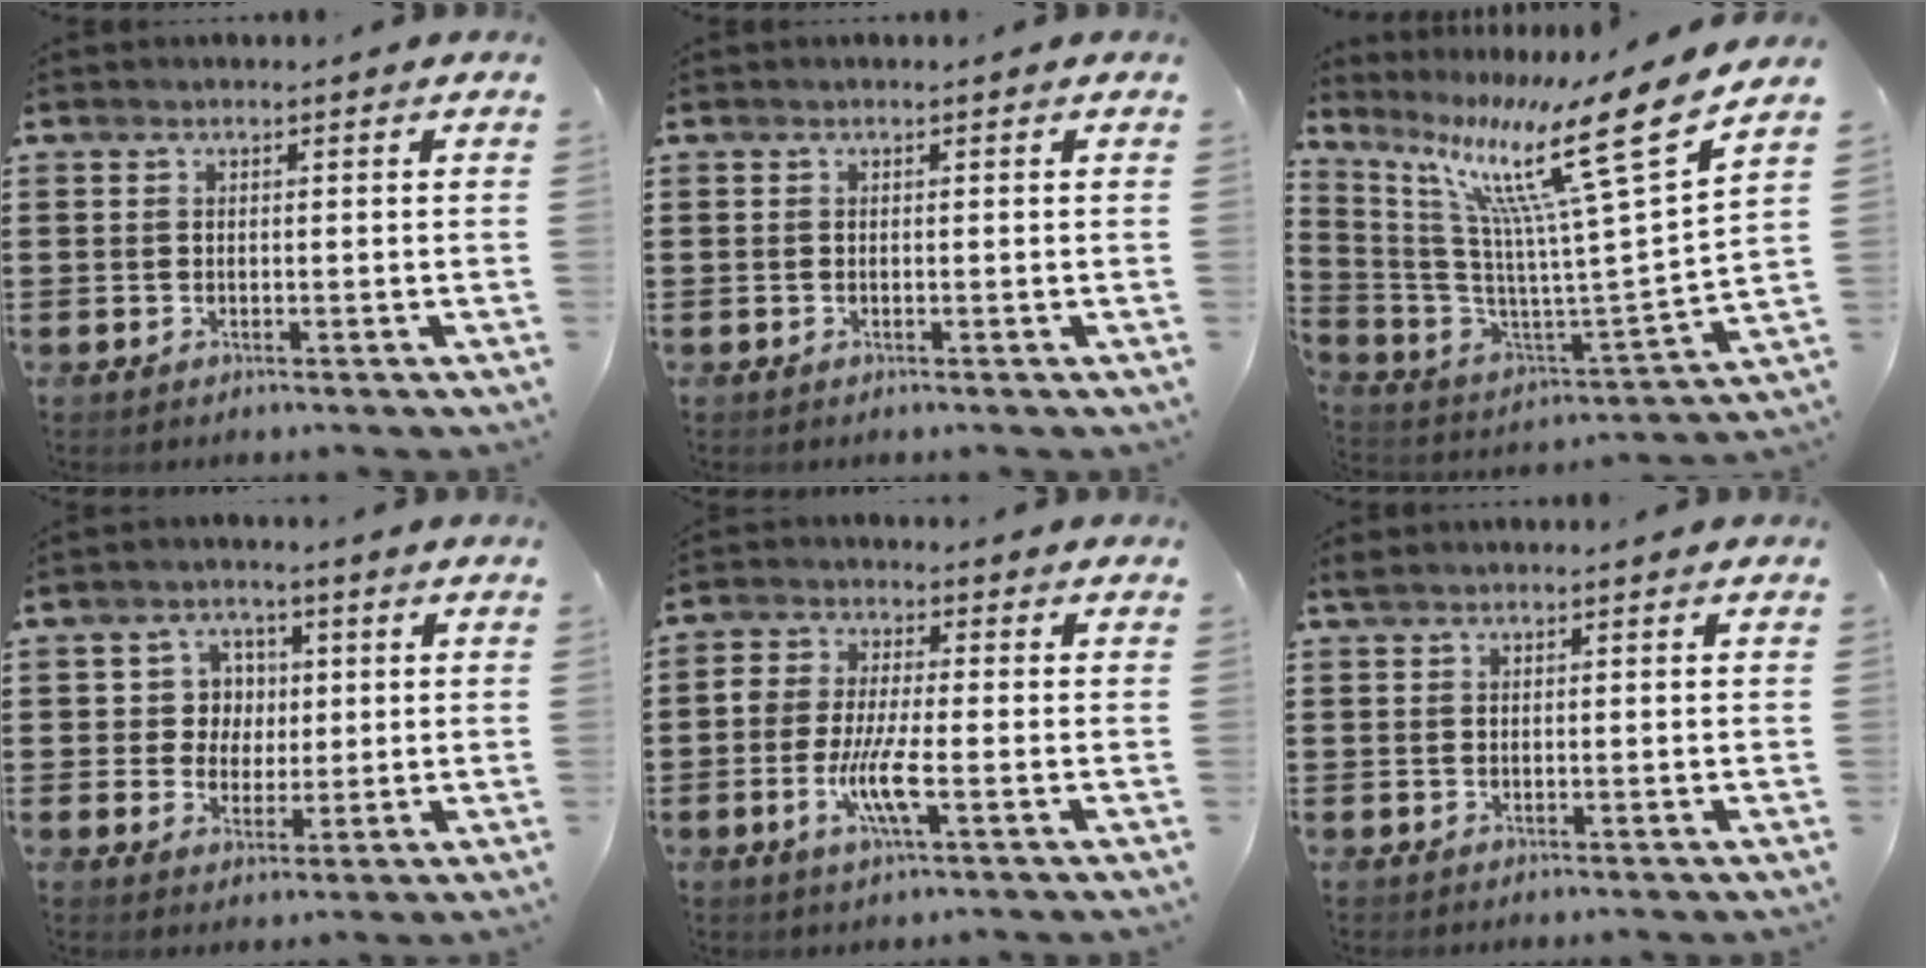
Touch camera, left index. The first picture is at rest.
{"total": 0.0}
{"total": 16.9, "force": [10.0, 1.2, 13.6], "torque": [-0.258, -0.068, 0.141]}
{"total": 4.9, "force": [1.1, 4.5, 1.6], "torque": [-0.046, 0.013, 0.015]}
{"total": 6.5, "force": [-2.0, 1.7, 5.9], "torque": [-0.125, -0.009, -0.041]}
{"total": 1.1, "force": [0.8, 0.3, 0.6], "torque": [-0.014, 0.003, 0.015]}